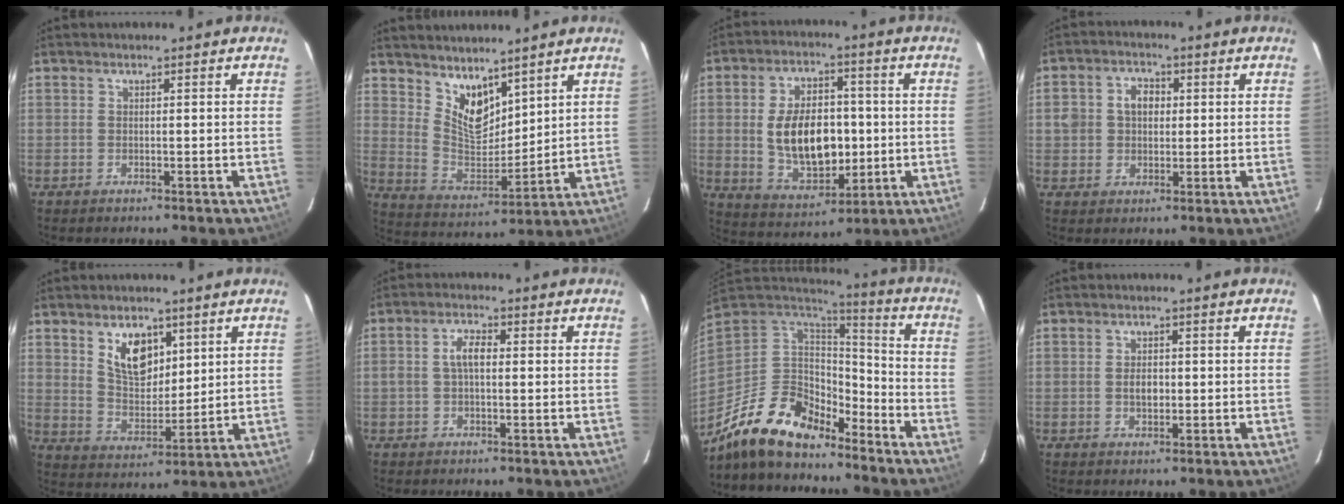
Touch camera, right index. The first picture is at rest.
{"total": 9.6, "force": [6.9, 4.6, 4.8], "torque": [-0.079, -0.007, 0.142]}
{"total": 14.7, "force": [-0.5, 8.8, 11.8], "torque": [-0.223, 0.008, 0.013]}
{"total": 5.5, "force": [0.5, 4.8, 2.6], "torque": [-0.051, 0.019, 0.010]}
{"total": 9.3, "force": [4.6, 5.5, 6.0], "torque": [-0.098, 0.004, 0.094]}
{"total": 3.7, "force": [0.0, 1.8, 3.2], "torque": [-0.064, 0.011, 0.002]}
{"total": 16.6, "force": [-12.2, 7.2, 8.6], "torque": [-0.182, -0.011, -0.217]}
{"total": 2.7, "force": [-0.3, 1.7, 2.0], "torque": [-0.035, 0.003, -0.005]}